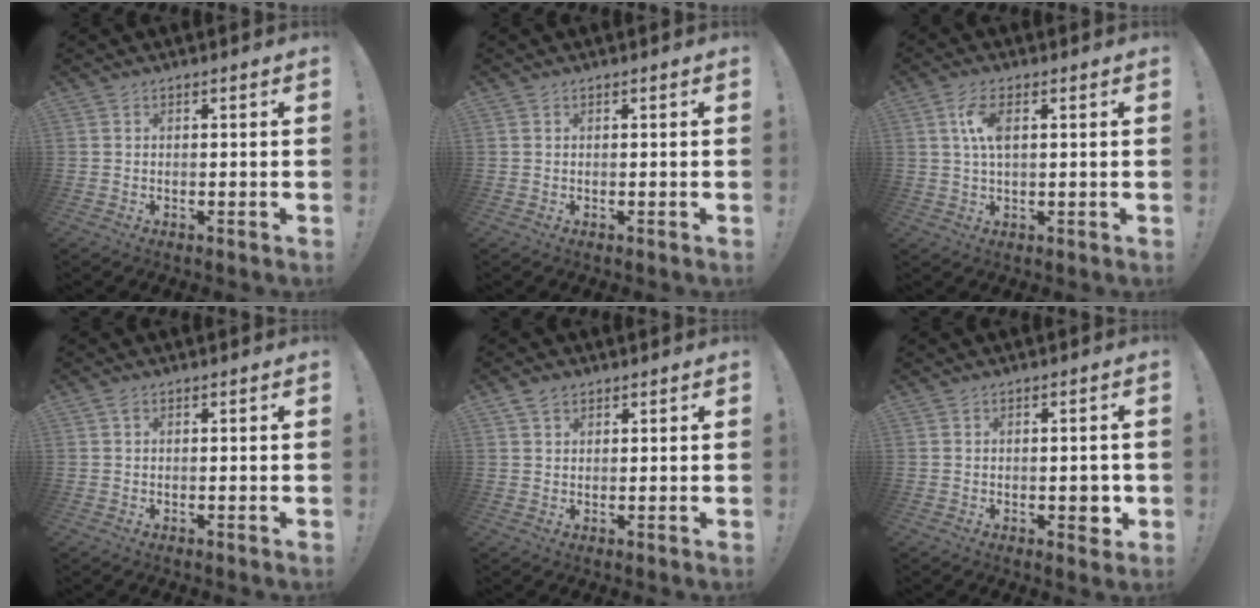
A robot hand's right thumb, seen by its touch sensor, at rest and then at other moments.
{"total": 0.0}
{"total": 6.6, "force": [1.5, 2.9, 5.7], "torque": [-0.104, 0.000, 0.022]}
{"total": 0.7, "force": [0.2, 0.2, 0.6], "torque": [-0.017, 0.002, 0.004]}
{"total": 3.0, "force": [2.1, 1.8, 1.1], "torque": [-0.018, -0.005, 0.040]}
{"total": 3.7, "force": [-0.7, 2.2, 2.9], "torque": [-0.026, 0.003, -0.011]}